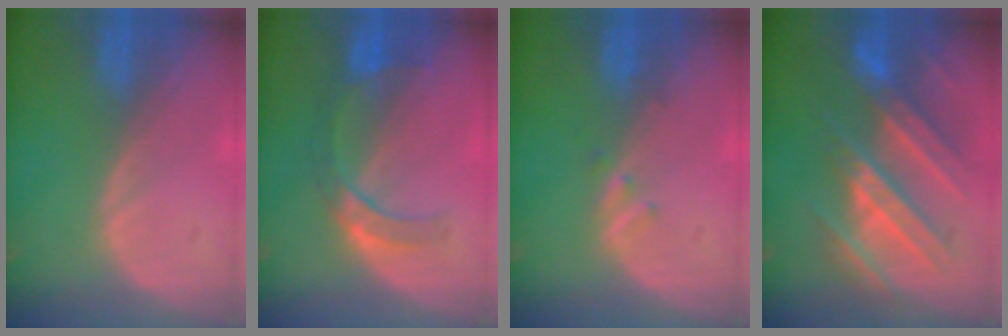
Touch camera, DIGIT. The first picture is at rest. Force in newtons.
{"total": 5.0, "press": 4.9, "slide": 1.0}
{"total": 1.1, "press": 1.1, "slide": 0.1}
{"total": 9.9, "press": 9.6, "slide": 2.3}